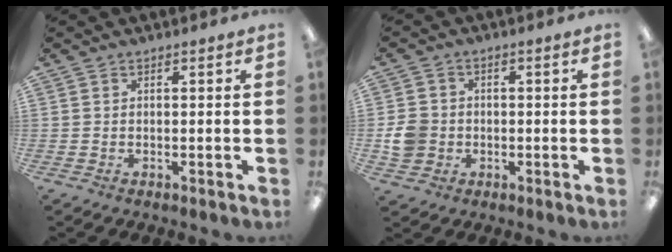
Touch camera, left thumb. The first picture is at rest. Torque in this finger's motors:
{"motor_torque": [-0.04, 0.10, 0.06, -0.03, 0.01]}